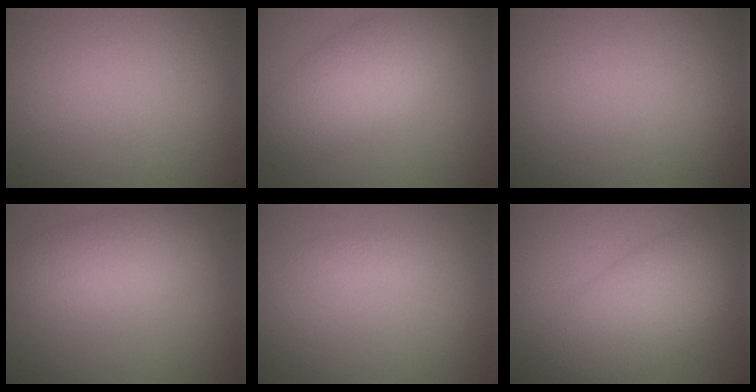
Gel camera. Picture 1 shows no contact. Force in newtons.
{"total": 5.5, "press": 5.5, "slide": 0.1}
{"total": 0.0}
{"total": 4.6, "press": 4.6, "slide": 0.3}
{"total": 0.8, "press": 0.8, "slide": 0.0}
{"total": 7.3, "press": 7.3, "slide": 0.1}